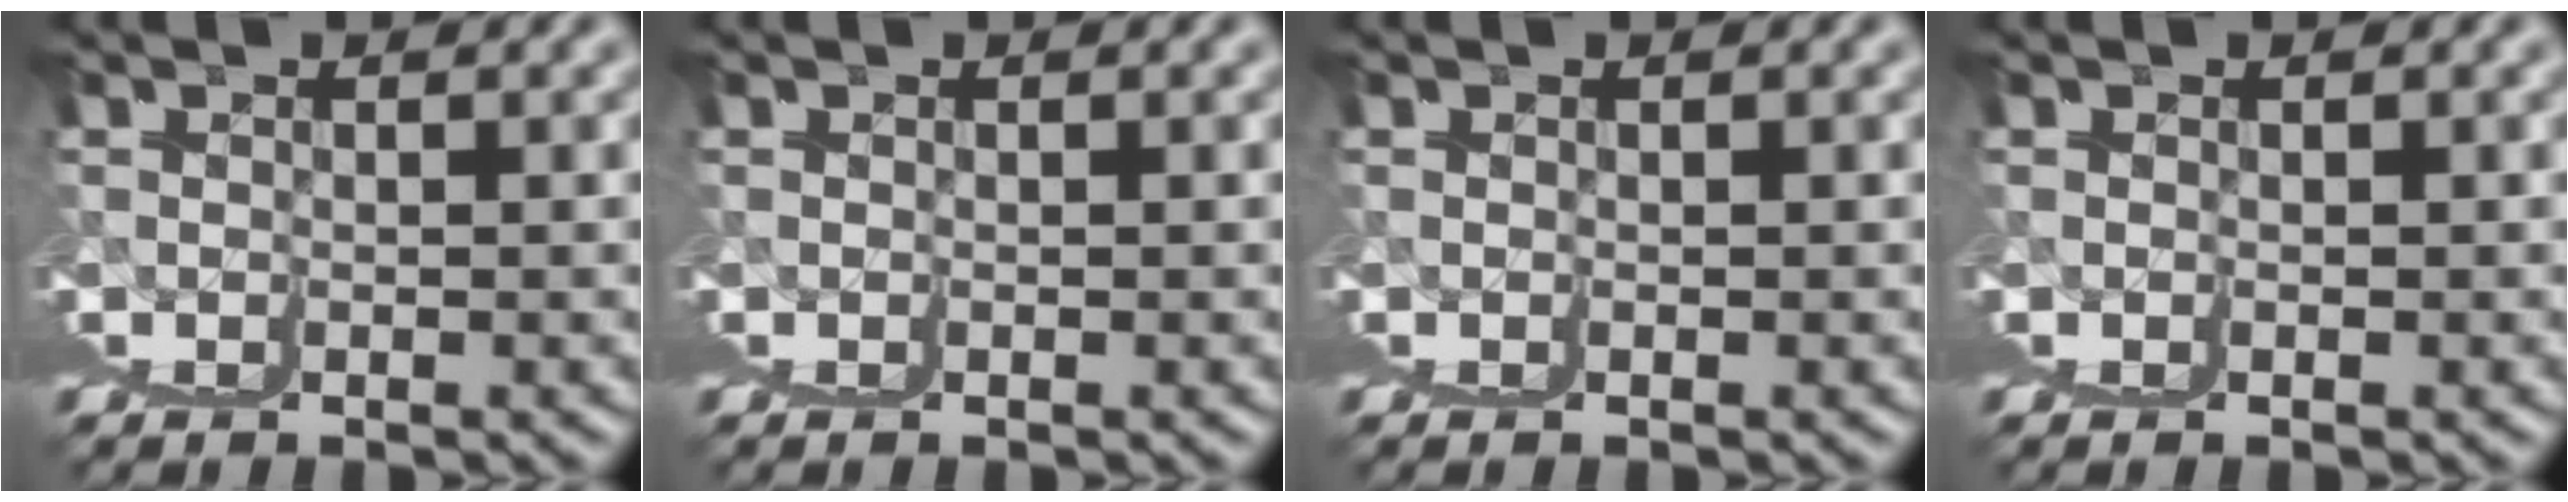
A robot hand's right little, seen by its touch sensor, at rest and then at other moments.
{"total": 0.0}
{"total": 0.0}
{"total": 0.0}